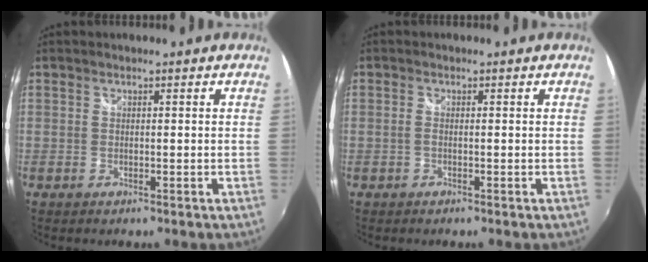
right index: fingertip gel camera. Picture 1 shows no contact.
{"total": 0.6, "force": [-0.2, 0.1, 0.5], "torque": [-0.012, 0.004, -0.004]}